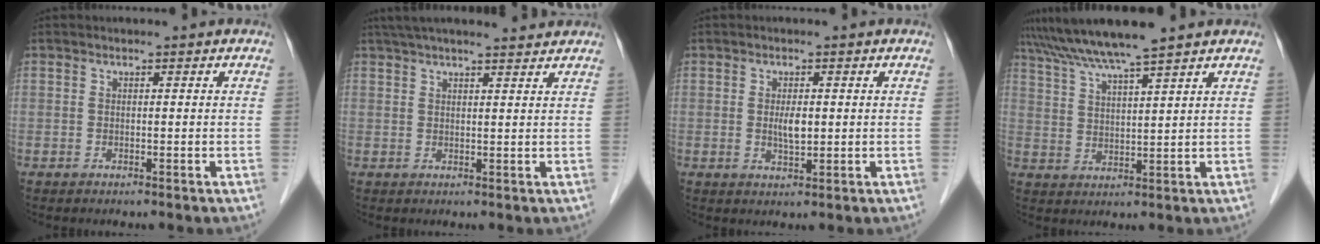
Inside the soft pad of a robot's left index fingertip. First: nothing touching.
{"total": 11.4, "force": [10.2, 1.0, 5.1], "torque": [-0.080, 0.026, 0.140]}
{"total": 2.7, "force": [0.1, 0.9, 2.6], "torque": [-0.048, -0.003, 0.004]}
{"total": 8.3, "force": [7.1, -1.3, 4.1], "torque": [-0.078, 0.018, 0.129]}